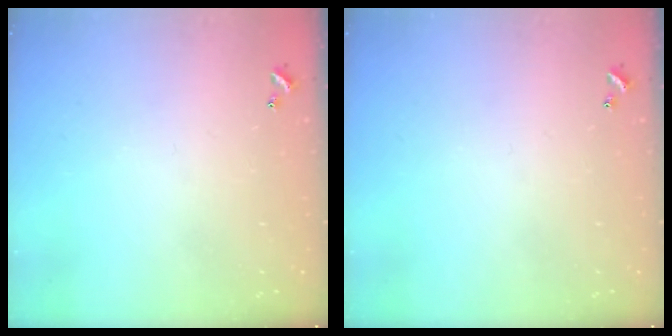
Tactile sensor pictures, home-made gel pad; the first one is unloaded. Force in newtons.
{"total": 0.0}